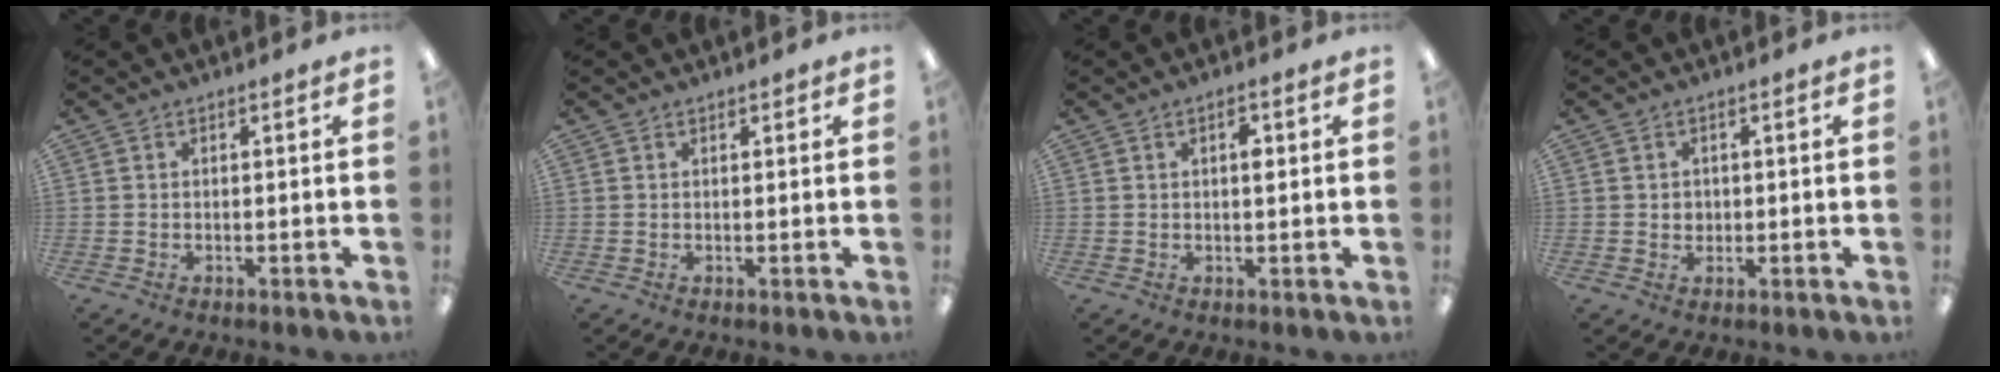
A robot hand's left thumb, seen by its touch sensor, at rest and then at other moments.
{"total": 0.7, "force": [0.5, 0.4, 0.2], "torque": [0.005, -0.003, 0.009]}
{"total": 2.8, "force": [1.0, 1.2, 2.3], "torque": [-0.032, 0.001, 0.012]}
{"total": 1.9, "force": [0.5, 1.8, 0.3], "torque": [0.000, 0.001, 0.005]}